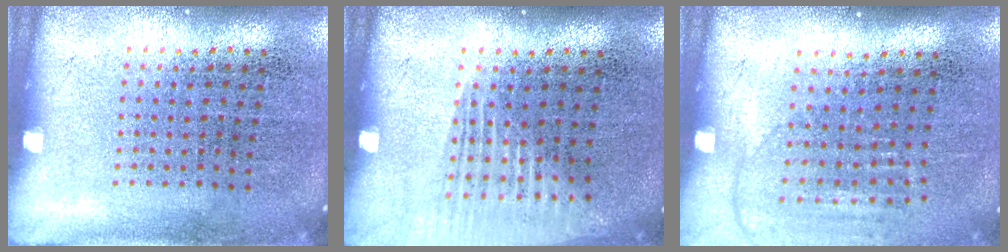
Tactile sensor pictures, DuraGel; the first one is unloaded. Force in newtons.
{"total": 1.3, "press": 1.2, "slide": 0.2}
{"total": 1.3, "press": 1.2, "slide": 0.6}